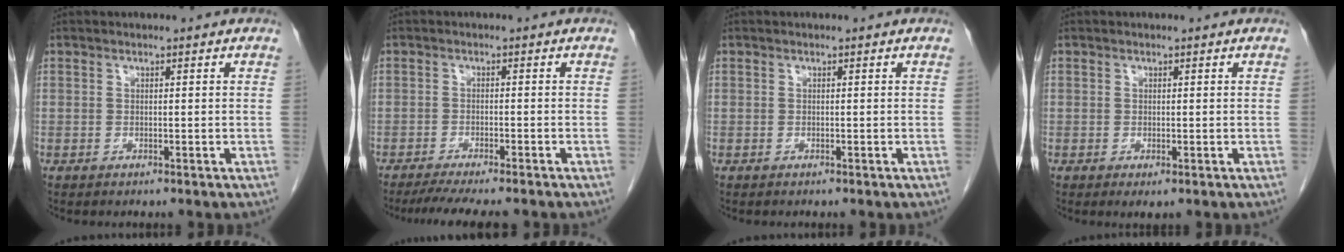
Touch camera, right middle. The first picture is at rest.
{"total": 8.8, "force": [-7.6, 0.7, 4.4], "torque": [-0.061, -0.015, -0.114]}
{"total": 0.0}
{"total": 0.9, "force": [-0.3, 0.4, 0.8], "torque": [-0.013, -0.005, 0.002]}